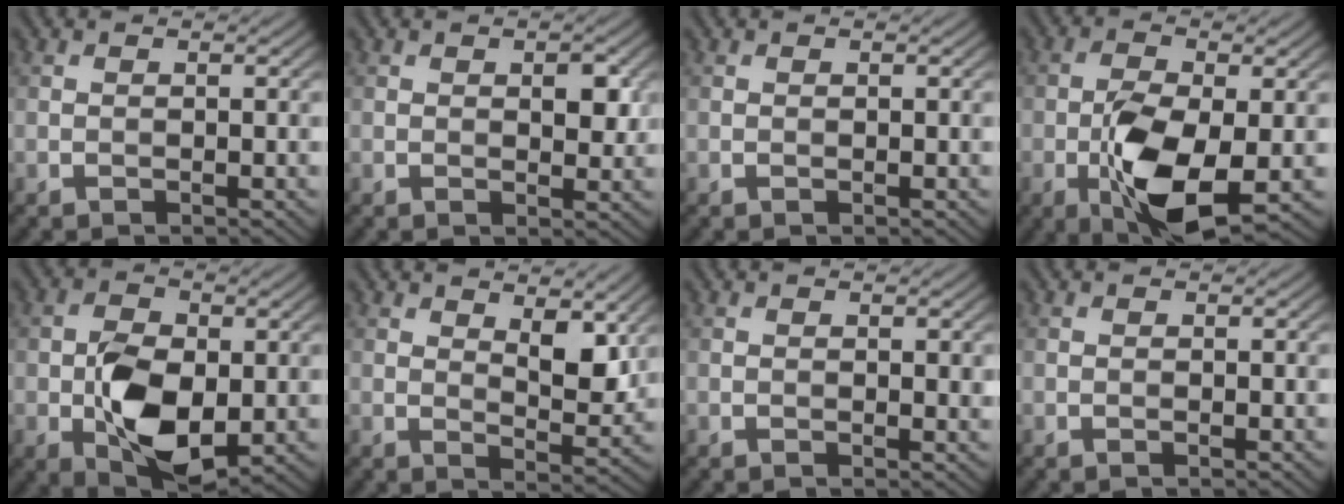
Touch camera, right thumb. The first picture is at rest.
{"total": 3.0, "force": [0.7, 1.6, 2.4], "torque": [-0.032, -0.004, 0.012]}
{"total": 0.0}
{"total": 9.7, "force": [-2.8, 4.3, 8.3], "torque": [-0.163, -0.010, -0.050]}
{"total": 9.1, "force": [-1.6, 5.4, 7.2], "torque": [-0.135, -0.009, -0.030]}
{"total": 6.0, "force": [3.1, 2.6, 4.4], "torque": [-0.073, -0.011, 0.053]}
{"total": 0.8, "force": [0.2, 0.4, 0.7], "torque": [-0.006, -0.004, 0.003]}
{"total": 0.0}